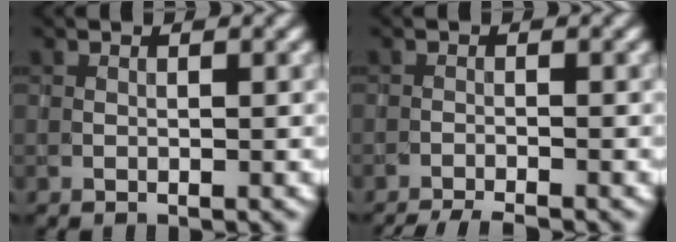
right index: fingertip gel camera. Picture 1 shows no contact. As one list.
[{"total": 3.8, "force": [-3.6, 0.4, 1.2], "torque": [-0.019, -0.007, -0.058]}]